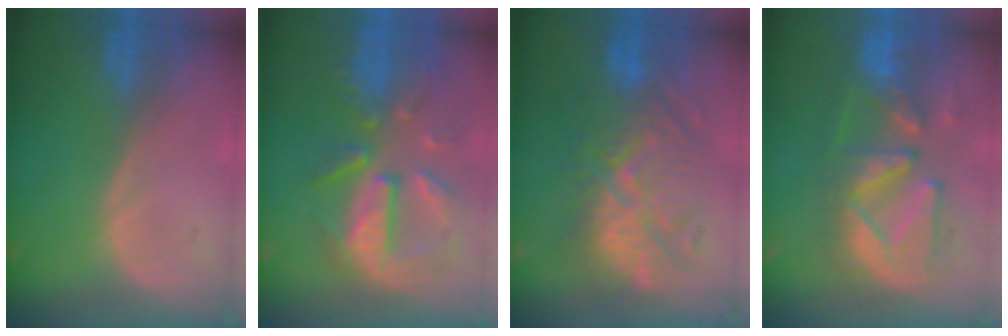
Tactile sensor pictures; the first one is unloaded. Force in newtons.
{"total": 10.7, "press": 9.5, "slide": 4.9}
{"total": 10.2, "press": 10.2, "slide": 0.3}
{"total": 11.1, "press": 10.7, "slide": 3.1}